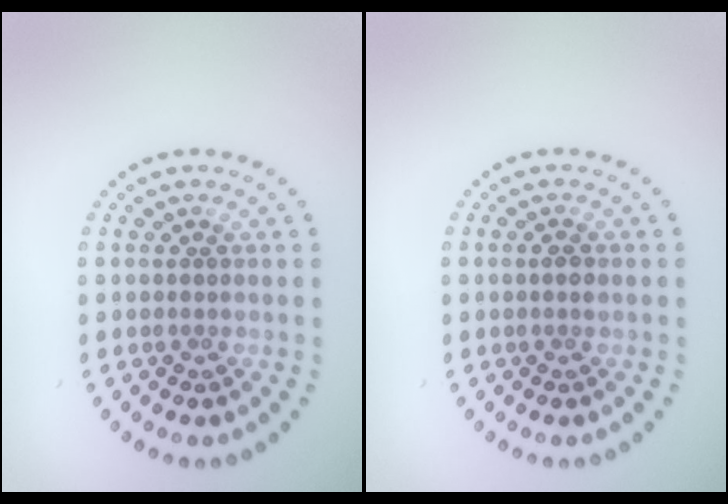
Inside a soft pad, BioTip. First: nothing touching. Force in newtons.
{"total": 0.9, "press": 0.8, "slide": 0.3}